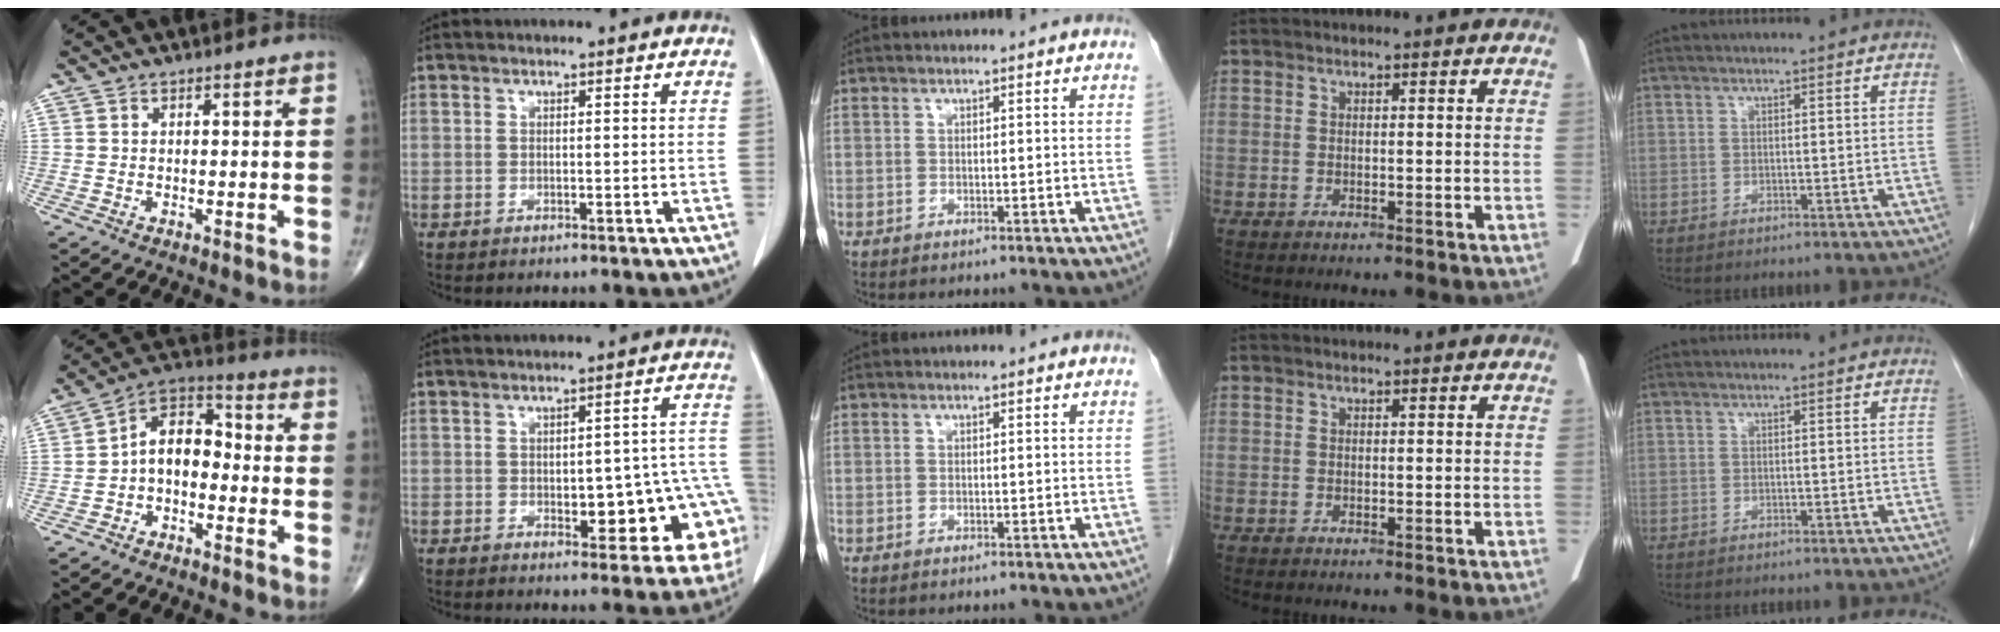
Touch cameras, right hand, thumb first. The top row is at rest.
{"thumb": {"total": 9.0, "force": [-1.9, 6.0, 6.5], "torque": [-0.079, 0.037, -0.053]}, "index": {"total": 13.2, "force": [-2.8, 5.2, 11.8], "torque": [-0.090, 0.036, -0.023]}}